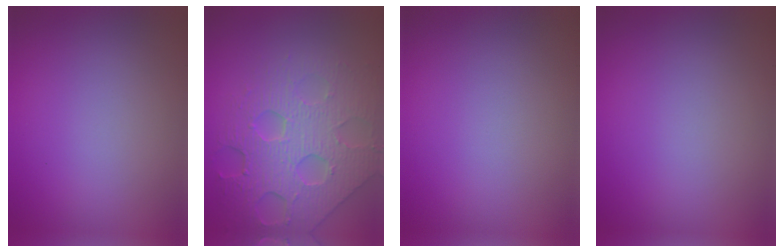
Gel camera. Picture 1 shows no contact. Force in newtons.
{"total": 7.1, "press": 5.5, "slide": 4.5}
{"total": 0.0}
{"total": 0.0}